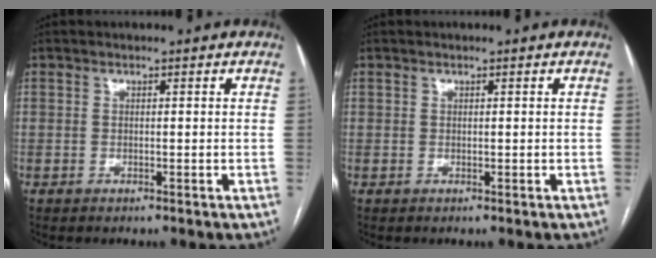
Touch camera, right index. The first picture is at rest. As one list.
[{"total": 0.0}]